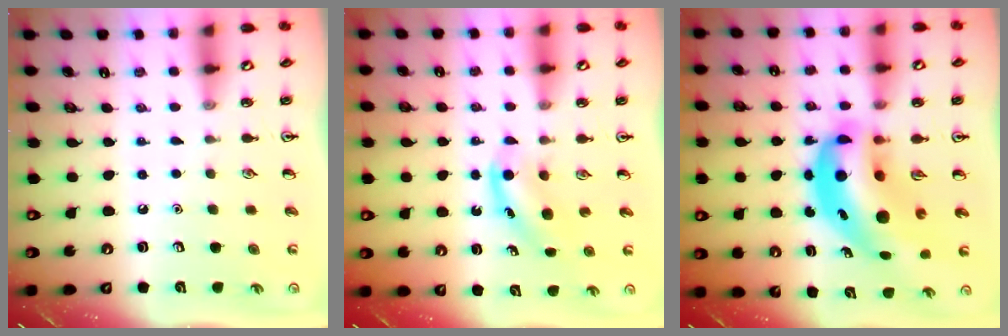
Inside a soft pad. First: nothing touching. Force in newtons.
{"total": 4.6, "press": 4.5, "slide": 1.0}
{"total": 15.8, "press": 15.0, "slide": 4.9}